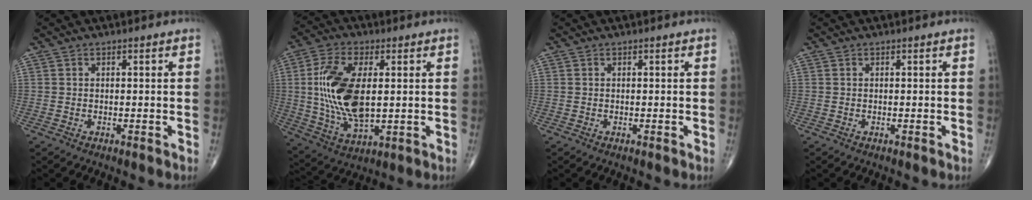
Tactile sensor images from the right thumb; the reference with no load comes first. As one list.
[{"total": 16.6, "force": [1.6, 8.3, 14.3], "torque": [-0.286, -0.011, 0.036]}, {"total": 0.0}, {"total": 0.0}]